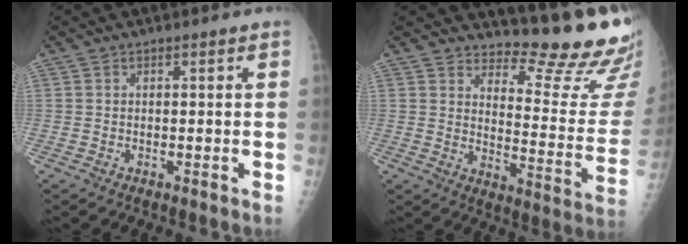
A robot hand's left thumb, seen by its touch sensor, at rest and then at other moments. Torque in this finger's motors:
{"motor_torque": [0.25, -0.04, -0.32, -0.52, 0.04]}